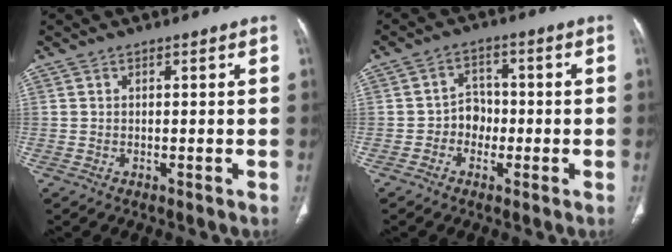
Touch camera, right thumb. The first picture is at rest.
{"total": 4.3, "force": [-1.3, 3.7, 1.8], "torque": [0.001, 0.017, -0.031]}